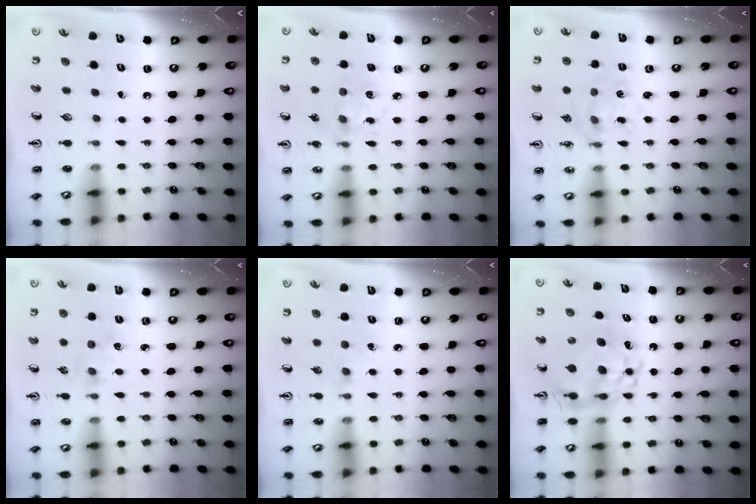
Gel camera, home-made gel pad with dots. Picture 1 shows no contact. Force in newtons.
{"total": 4.8, "press": 4.6, "slide": 1.3}
{"total": 1.1, "press": 1.0, "slide": 0.4}
{"total": 2.5, "press": 2.4, "slide": 0.3}
{"total": 4.6, "press": 4.6, "slide": 0.5}
{"total": 11.1, "press": 11.1, "slide": 1.0}